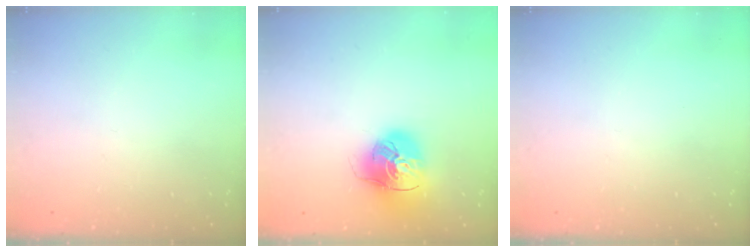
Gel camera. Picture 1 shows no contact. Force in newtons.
{"total": 16.4, "press": 16.2, "slide": 2.5}
{"total": 0.0}